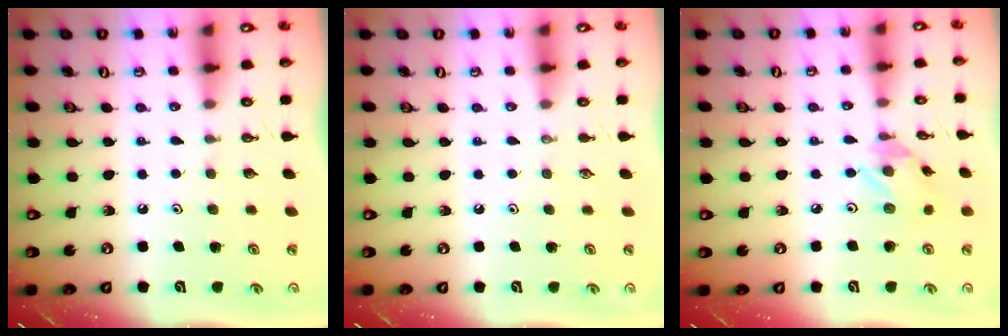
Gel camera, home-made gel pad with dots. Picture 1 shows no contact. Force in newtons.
{"total": 0.0}
{"total": 3.2, "press": 3.2, "slide": 0.1}